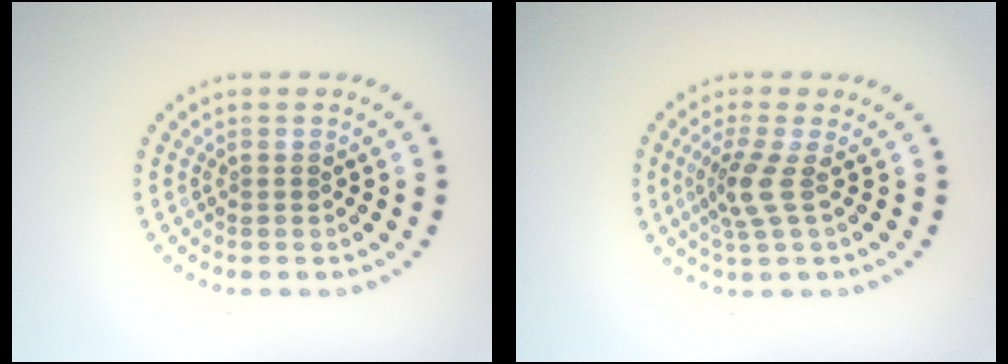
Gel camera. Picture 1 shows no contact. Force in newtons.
{"total": 2.7, "press": 1.9, "slide": 1.9}